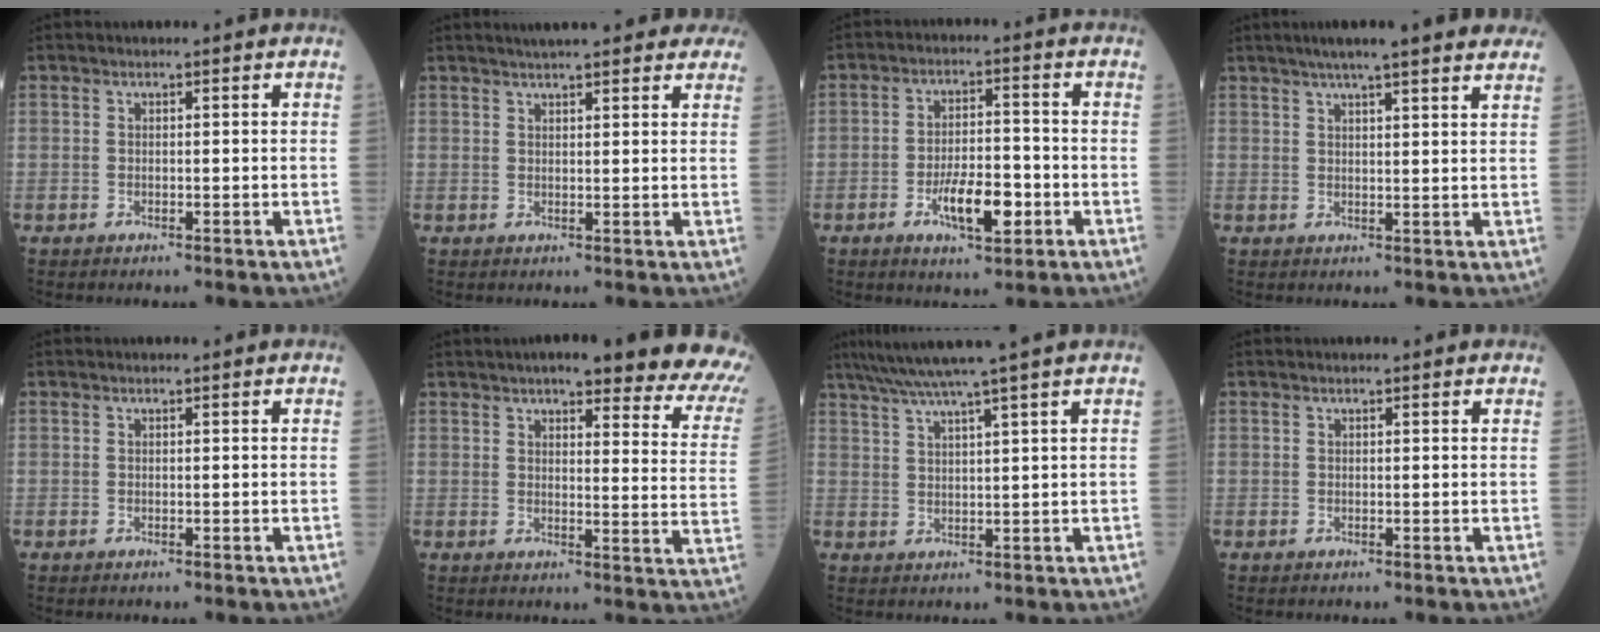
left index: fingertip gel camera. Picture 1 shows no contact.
{"total": 14.1, "force": [12.2, 2.8, 6.4], "torque": [-0.071, 0.029, 0.144]}
{"total": 7.8, "force": [-3.1, 2.5, 6.7], "torque": [-0.124, -0.001, -0.050]}
{"total": 14.5, "force": [12.0, 1.2, 8.1], "torque": [-0.116, 0.033, 0.148]}
{"total": 0.0}
{"total": 22.0, "force": [19.0, 2.6, 10.7], "torque": [-0.118, -0.049, 0.200]}
{"total": 7.9, "force": [6.3, -2.3, 4.2], "torque": [-0.068, 0.014, 0.102]}
{"total": 0.5, "force": [0.5, 0.2, 0.2], "torque": [-0.009, 0.011, 0.004]}